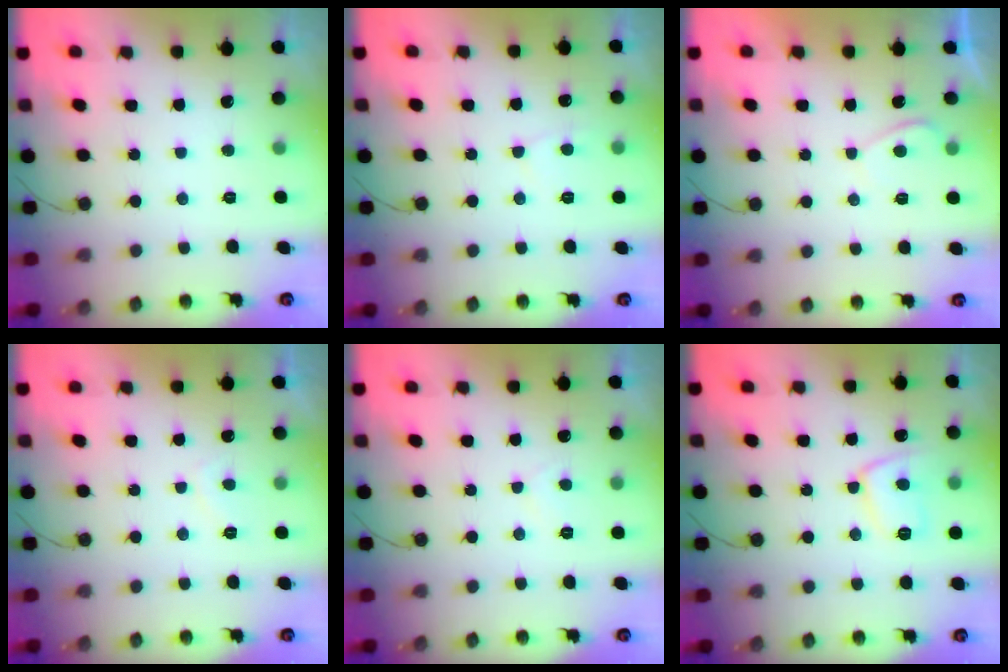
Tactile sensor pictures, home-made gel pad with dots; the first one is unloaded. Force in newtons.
{"total": 3.6, "press": 3.6, "slide": 0.3}
{"total": 1.0, "press": 0.8, "slide": 0.6}
{"total": 1.5, "press": 1.3, "slide": 0.7}
{"total": 3.0, "press": 3.0, "slide": 0.5}
{"total": 9.7, "press": 9.7, "slide": 0.7}